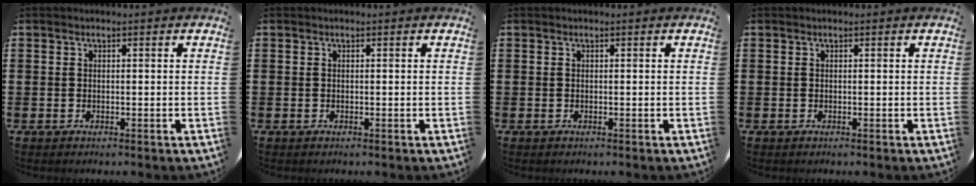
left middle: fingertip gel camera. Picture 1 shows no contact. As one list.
[{"total": 0.0}, {"total": 0.0}, {"total": 0.0}]